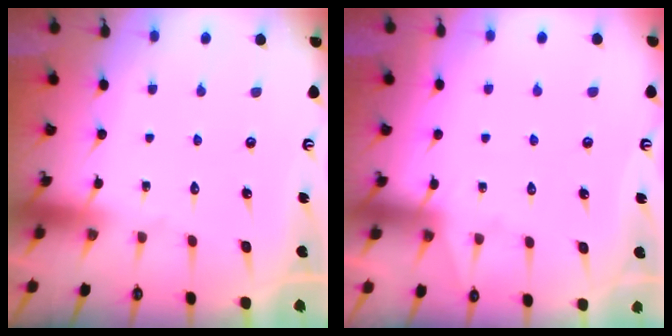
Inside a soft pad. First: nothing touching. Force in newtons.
{"total": 6.6, "press": 6.5, "slide": 0.7}